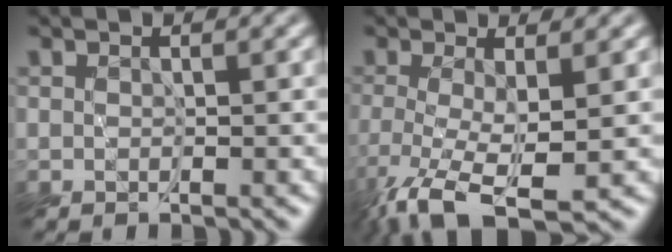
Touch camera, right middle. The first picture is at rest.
{"total": 5.3, "force": [-2.5, 1.1, 4.6], "torque": [-0.100, -0.021, -0.048]}